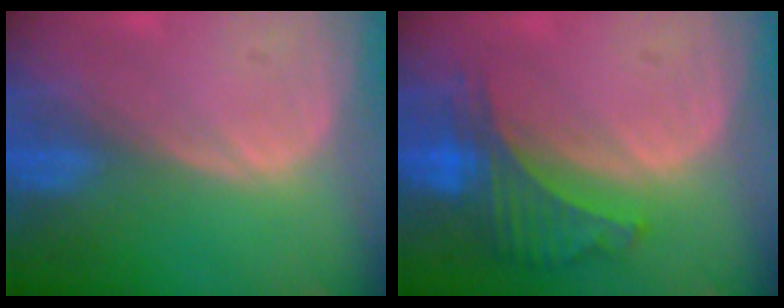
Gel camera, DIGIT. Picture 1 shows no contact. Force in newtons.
{"total": 6.3, "press": 5.9, "slide": 2.3}